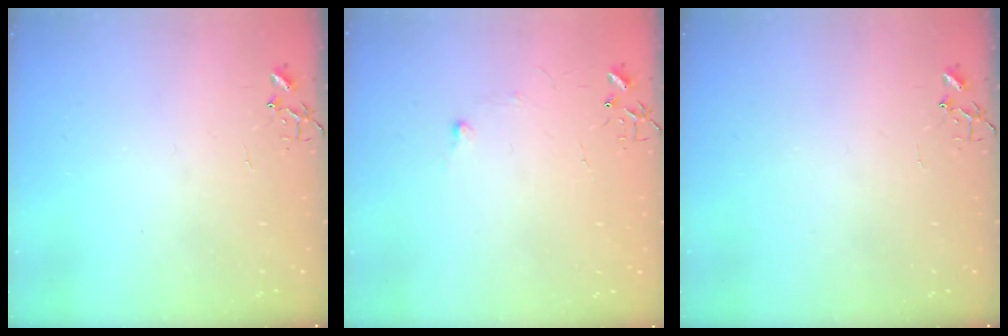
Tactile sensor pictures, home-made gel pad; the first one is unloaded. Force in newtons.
{"total": 4.2, "press": 4.1, "slide": 0.6}
{"total": 0.0}